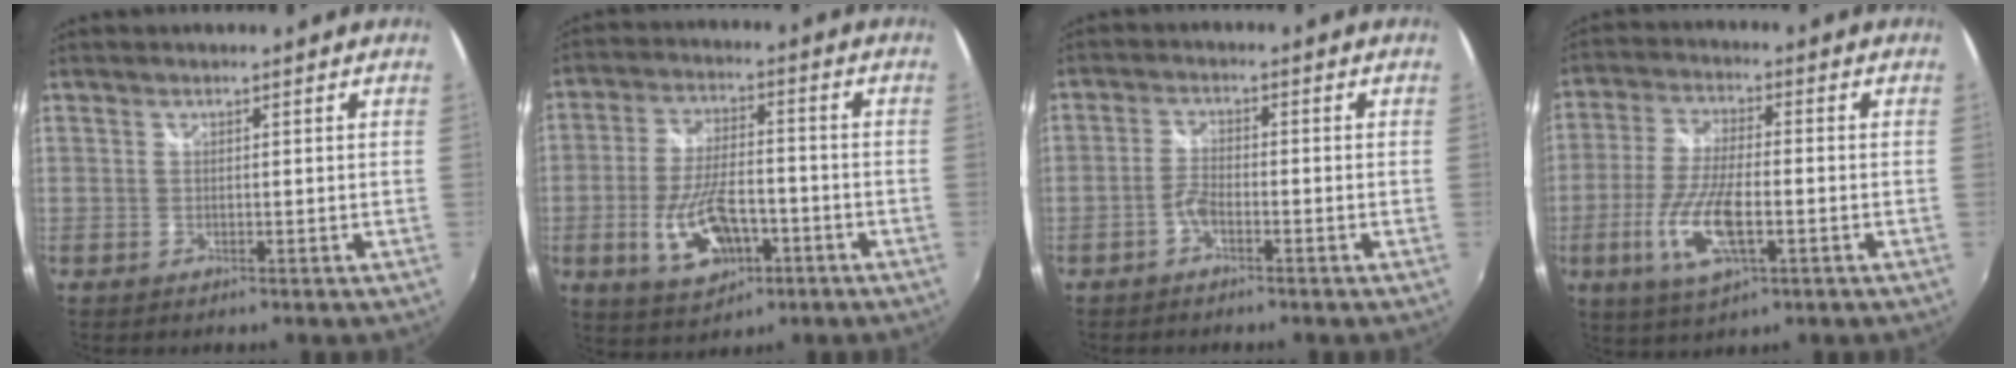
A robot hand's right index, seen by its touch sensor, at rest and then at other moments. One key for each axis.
{"total": 11.9, "fx": -4.2, "fy": 5.6, "fz": 9.6, "tx": -0.199, "ty": -0.005, "tz": -0.065}
{"total": 2.7, "fx": -1.8, "fy": 0.9, "fz": 1.8, "tx": -0.047, "ty": 0.007, "tz": -0.038}
{"total": 11.6, "fx": -3.6, "fy": 3.8, "fz": 10.4, "tx": -0.219, "ty": -0.009, "tz": -0.068}